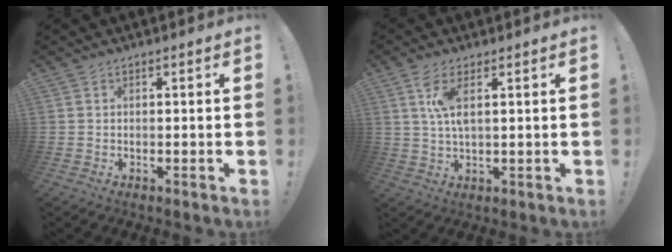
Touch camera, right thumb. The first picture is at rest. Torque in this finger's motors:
{"motor_torque": [-0.08, 0.15, 0.35, -0.15, 0.01]}